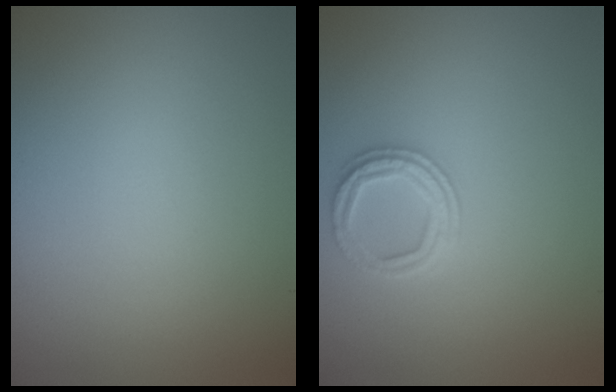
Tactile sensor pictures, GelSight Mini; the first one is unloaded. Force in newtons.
{"total": 2.4, "press": 2.4, "slide": 0.4}